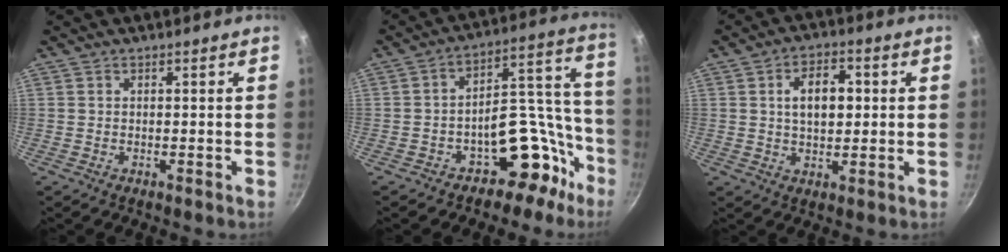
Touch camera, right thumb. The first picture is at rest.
{"total": 14.8, "force": [-7.9, 7.8, 9.8], "torque": [-0.080, 0.115, -0.116]}
{"total": 8.1, "force": [1.4, 4.8, 6.3], "torque": [-0.081, 0.005, 0.021]}